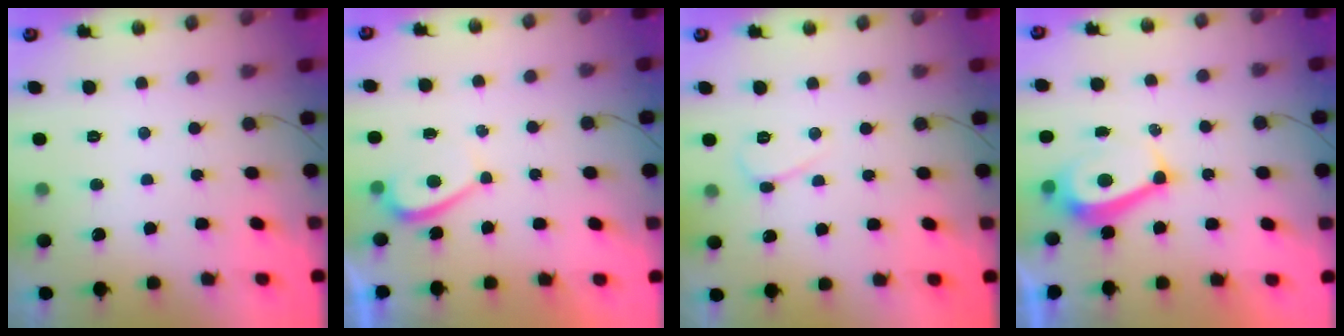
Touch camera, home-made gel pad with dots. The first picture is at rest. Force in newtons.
{"total": 1.0, "press": 0.9, "slide": 0.6}
{"total": 4.0, "press": 3.9, "slide": 0.5}
{"total": 7.7, "press": 7.7, "slide": 0.2}